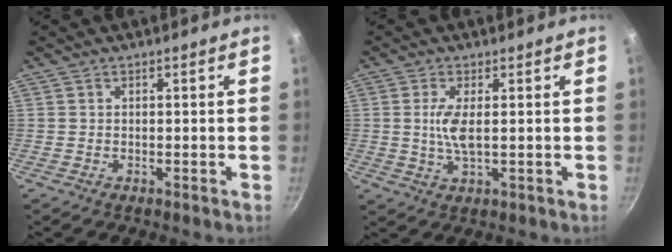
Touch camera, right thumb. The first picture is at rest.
{"total": 5.0, "force": [0.5, 1.6, 4.7], "torque": [-0.104, -0.003, 0.011]}